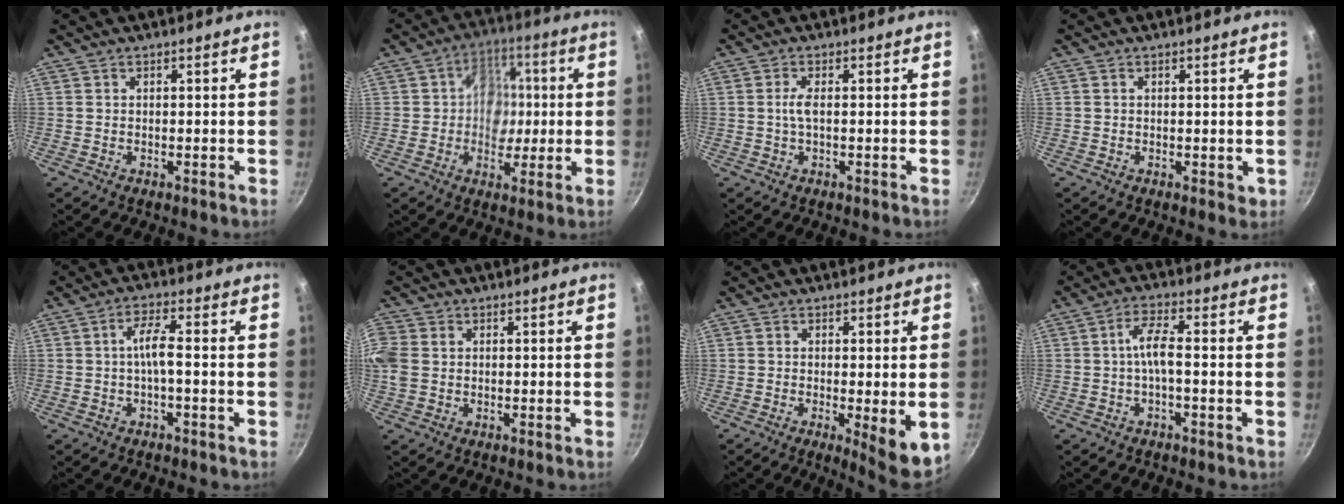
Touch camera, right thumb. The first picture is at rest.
{"total": 9.5, "force": [0.4, 7.9, 5.1], "torque": [-0.023, 0.003, -0.004]}
{"total": 2.2, "force": [-0.1, 0.5, 2.2], "torque": [-0.055, 0.003, -0.003]}
{"total": 1.4, "force": [0.2, 1.0, 1.0], "torque": [-0.007, 0.001, 0.003]}
{"total": 4.1, "force": [-1.0, 0.7, 3.9], "torque": [-0.084, 0.020, -0.022]}
{"total": 6.6, "force": [0.7, 5.2, 4.0], "torque": [-0.090, 0.008, 0.010]}
{"total": 7.2, "force": [-1.3, 1.7, 6.9], "torque": [-0.091, -0.014, -0.012]}
{"total": 4.6, "force": [-1.0, 0.9, 4.4], "torque": [-0.096, 0.021, -0.024]}